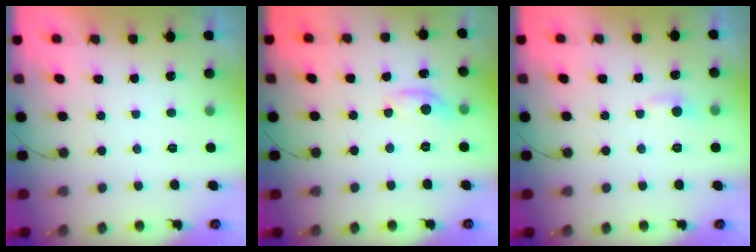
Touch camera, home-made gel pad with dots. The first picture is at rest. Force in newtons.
{"total": 6.0, "press": 6.0, "slide": 0.4}
{"total": 3.8, "press": 3.8, "slide": 0.4}